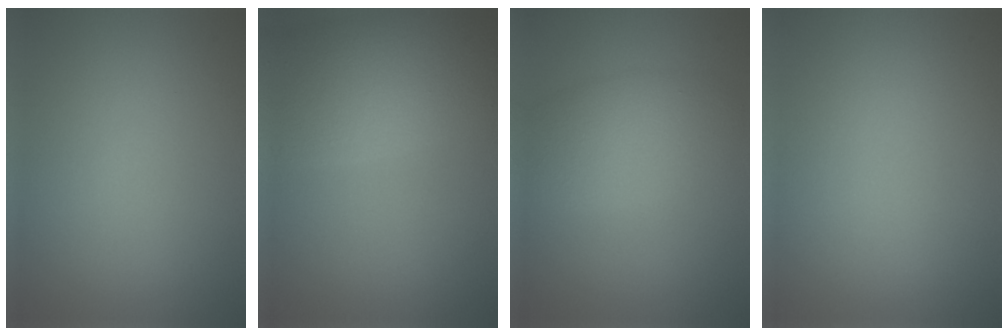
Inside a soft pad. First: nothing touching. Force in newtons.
{"total": 7.1, "press": 7.0, "slide": 0.4}
{"total": 4.3, "press": 4.3, "slide": 0.1}
{"total": 0.0}